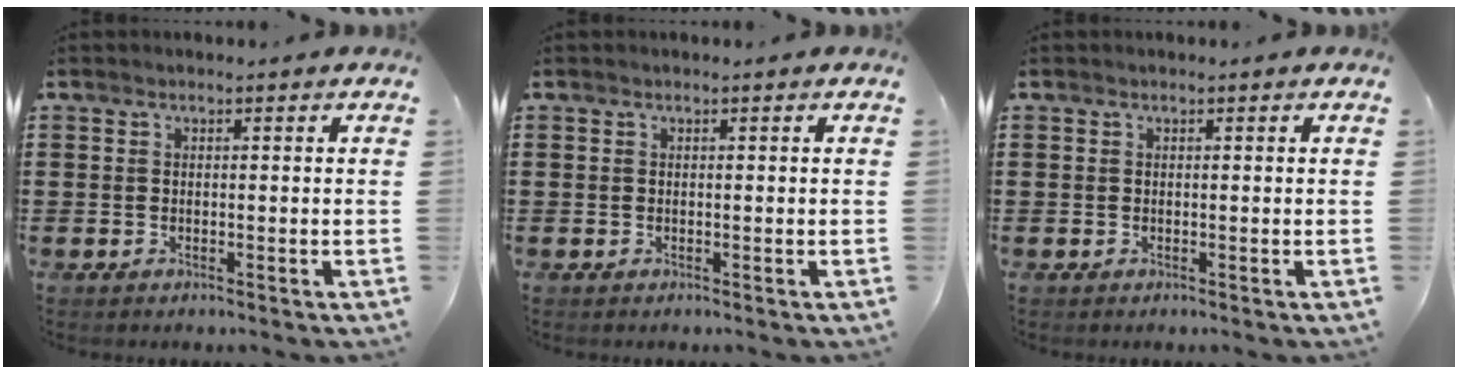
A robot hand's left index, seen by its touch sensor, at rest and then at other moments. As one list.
[{"total": 0.0}, {"total": 0.0}]